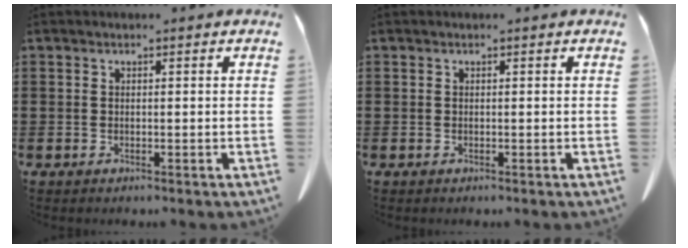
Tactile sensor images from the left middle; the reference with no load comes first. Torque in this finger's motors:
{"motor_torque": [0.00, 0.00, 0.00, -0.01]}